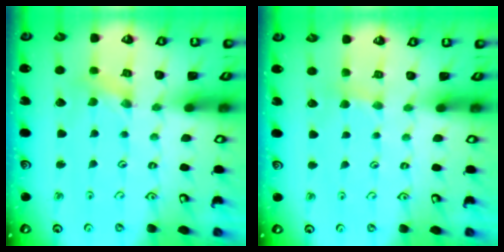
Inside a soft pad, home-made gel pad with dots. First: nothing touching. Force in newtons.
{"total": 3.2, "press": 3.1, "slide": 0.5}